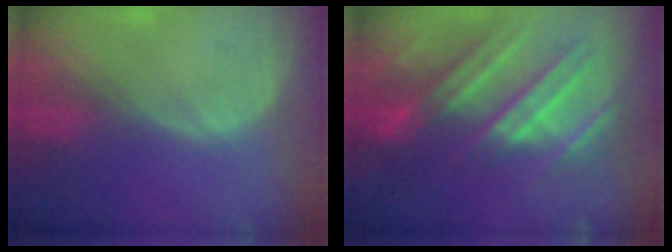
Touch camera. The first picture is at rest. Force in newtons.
{"total": 10.5, "press": 9.6, "slide": 4.2}